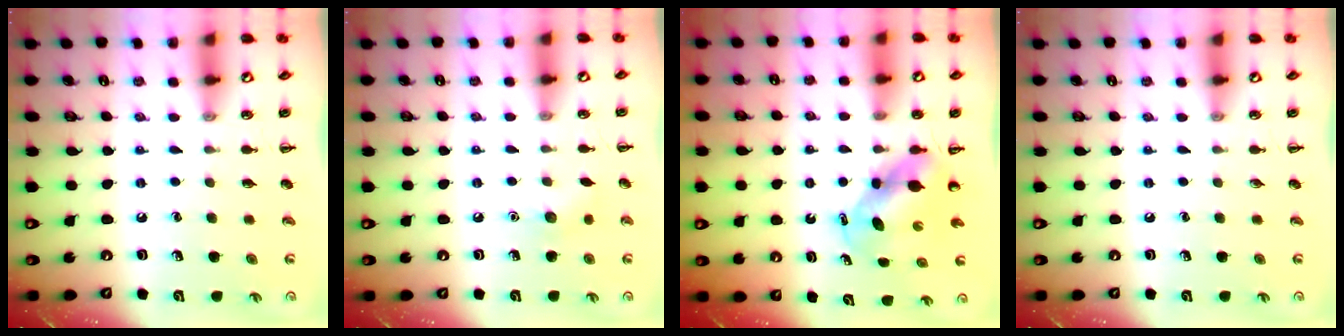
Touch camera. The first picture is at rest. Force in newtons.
{"total": 6.4, "press": 6.2, "slide": 1.8}
{"total": 5.1, "press": 5.0, "slide": 0.9}
{"total": 0.0}